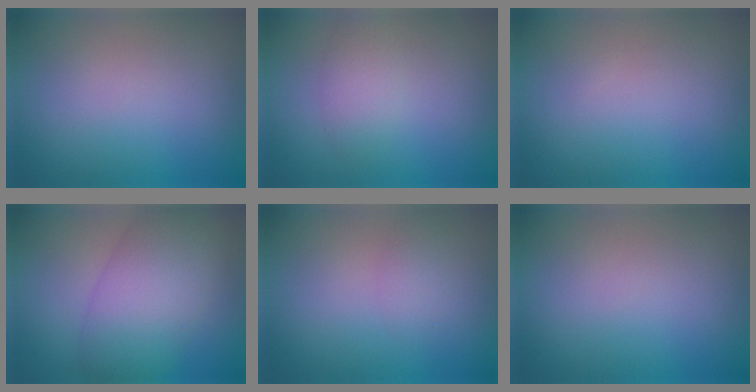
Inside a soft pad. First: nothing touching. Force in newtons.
{"total": 2.2, "press": 2.1, "slide": 0.1}
{"total": 0.0}
{"total": 7.5, "press": 7.5, "slide": 0.2}
{"total": 1.3, "press": 1.3, "slide": 0.0}
{"total": 0.0}